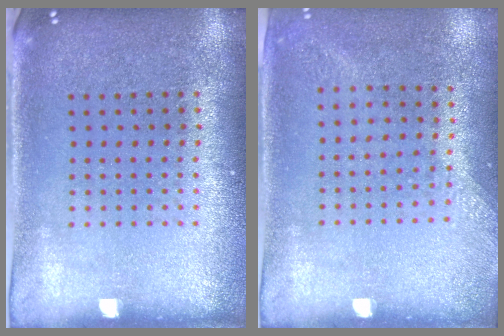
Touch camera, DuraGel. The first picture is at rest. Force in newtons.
{"total": 1.3, "press": 1.0, "slide": 0.8}